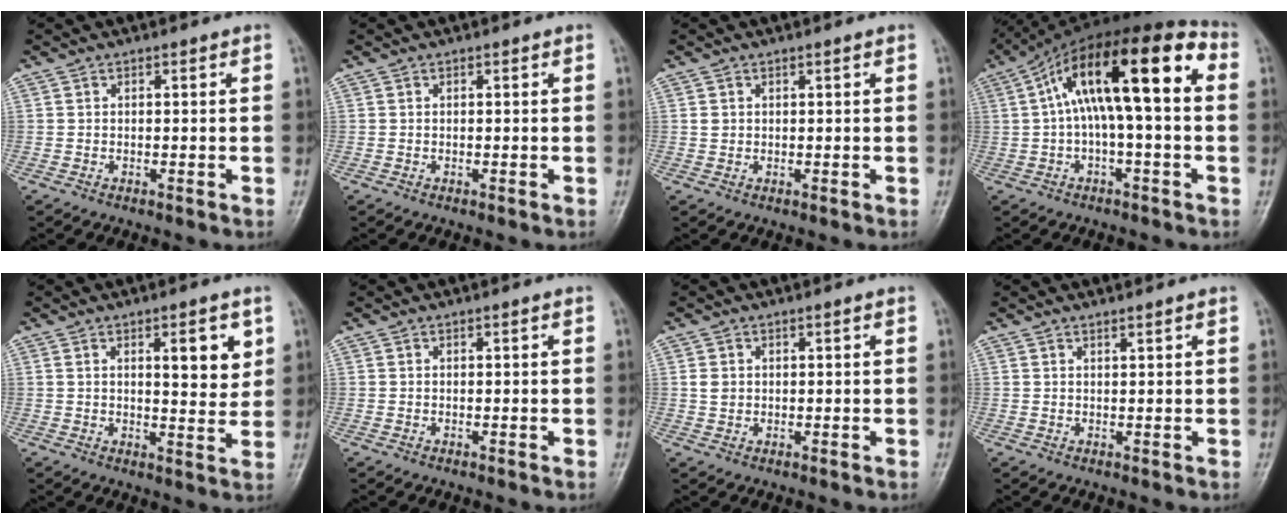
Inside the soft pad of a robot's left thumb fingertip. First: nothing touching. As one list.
[{"total": 0.0}, {"total": 1.0, "force": [0.5, 0.6, 0.7], "torque": [-0.010, 0.005, 0.012]}, {"total": 17.8, "force": [2.2, 6.0, 16.6], "torque": [-0.250, 0.058, 0.026]}, {"total": 7.0, "force": [2.8, 2.3, 5.9], "torque": [-0.065, -0.019, 0.039]}, {"total": 0.0}, {"total": 1.8, "force": [0.6, 1.3, 1.1], "torque": [-0.017, 0.004, 0.015]}, {"total": 1.2, "force": [0.9, -0.2, 0.7], "torque": [-0.013, -0.007, 0.019]}]